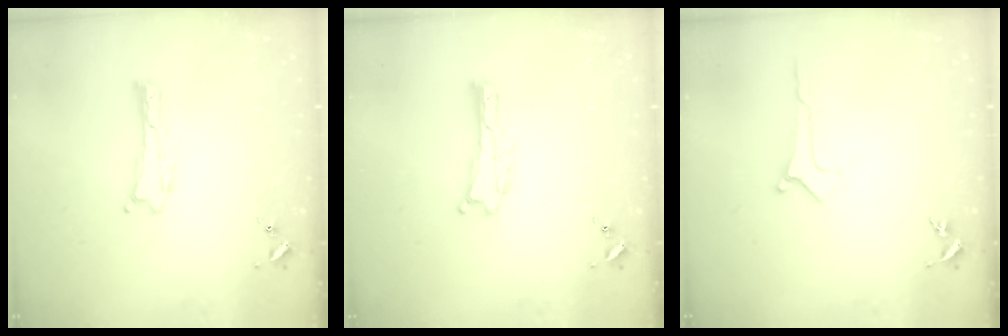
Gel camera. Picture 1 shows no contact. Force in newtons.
{"total": 0.8, "press": 0.8, "slide": 0.2}
{"total": 0.6, "press": 0.6, "slide": 0.1}